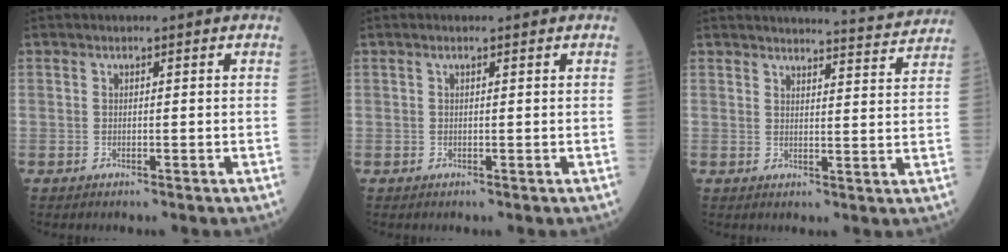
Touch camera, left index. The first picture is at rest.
{"total": 0.6, "force": [0.4, 0.2, 0.5], "torque": [-0.012, 0.003, 0.007]}
{"total": 9.8, "force": [9.7, 0.2, 1.2], "torque": [-0.009, -0.015, 0.106]}